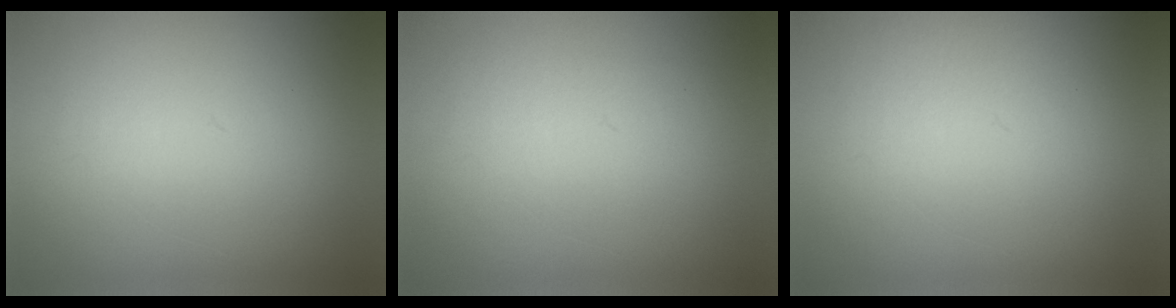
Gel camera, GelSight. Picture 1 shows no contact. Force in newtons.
{"total": 1.5}
{"total": 1.9}